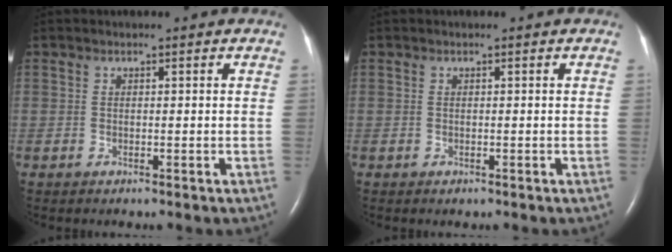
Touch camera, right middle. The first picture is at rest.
{"total": 0.0}